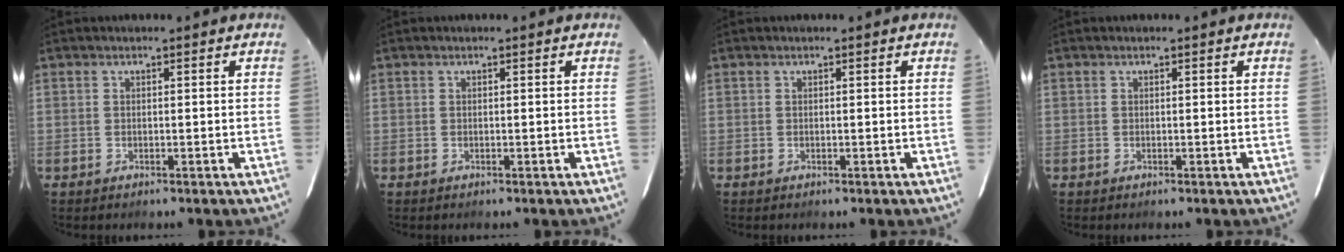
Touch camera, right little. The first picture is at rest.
{"total": 0.0}
{"total": 0.0}
{"total": 0.0}